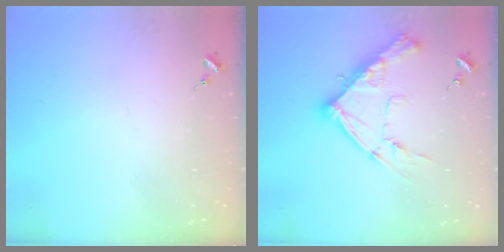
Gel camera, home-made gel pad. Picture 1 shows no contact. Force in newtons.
{"total": 16.4, "press": 16.3, "slide": 1.4}